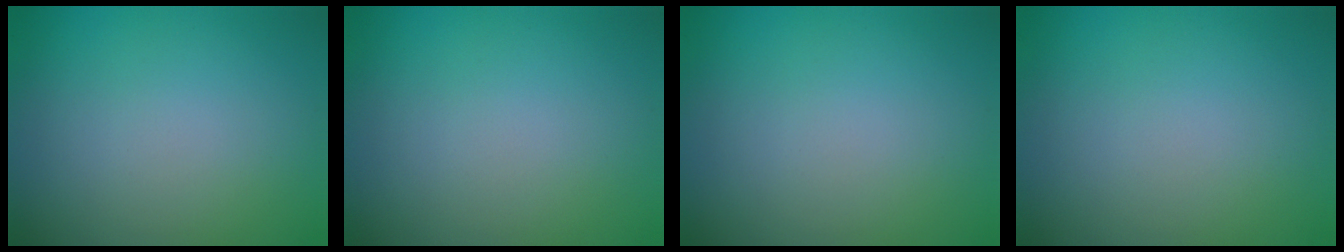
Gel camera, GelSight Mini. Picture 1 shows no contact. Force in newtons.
{"total": 0.0}
{"total": 0.0}
{"total": 0.0}